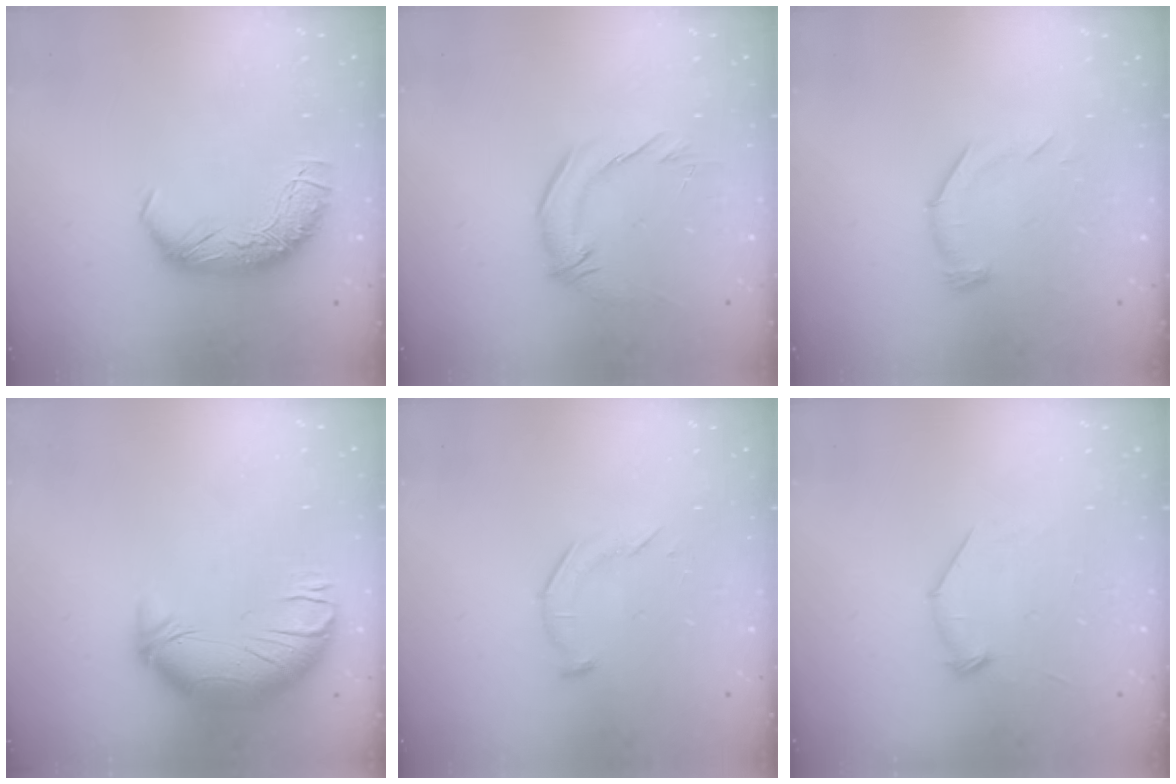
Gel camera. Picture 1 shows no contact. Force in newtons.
{"total": 1.8, "press": 0.7, "slide": 1.7}
{"total": 6.8, "press": 6.7, "slide": 0.8}
{"total": 3.1, "press": 0.8, "slide": 3.0}
{"total": 5.9, "press": 5.8, "slide": 1.1}
{"total": 5.9, "press": 5.8, "slide": 1.3}